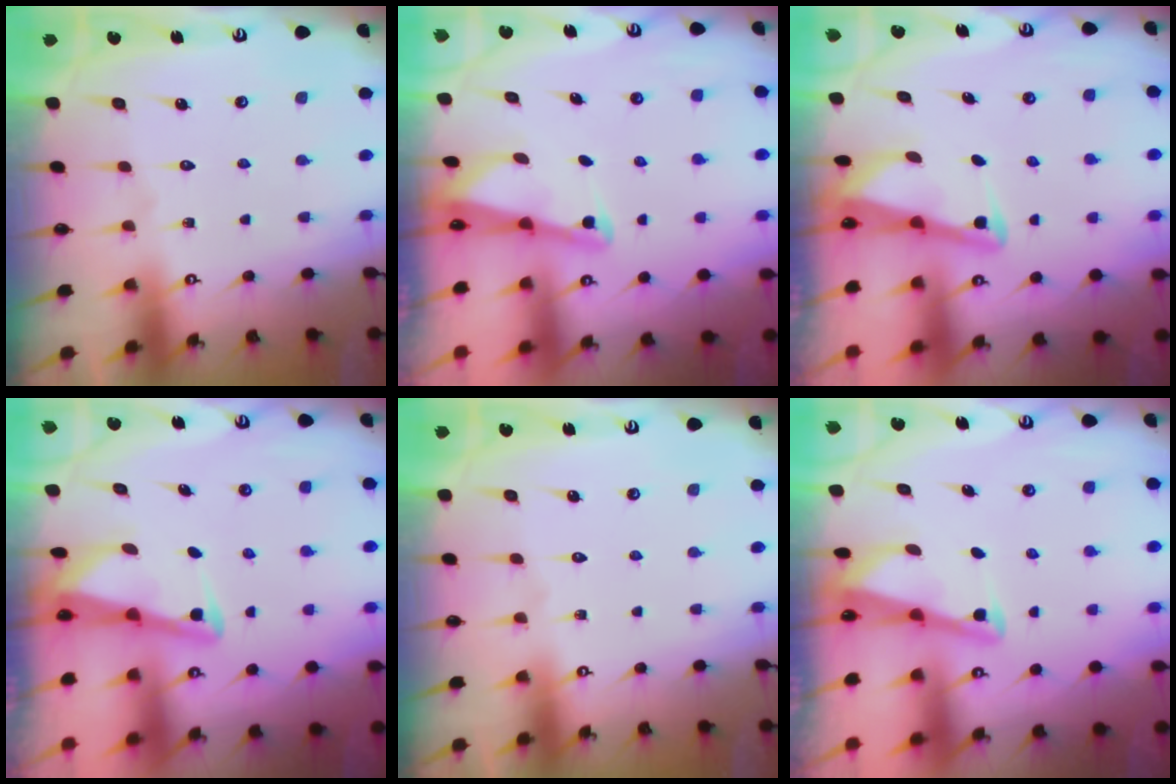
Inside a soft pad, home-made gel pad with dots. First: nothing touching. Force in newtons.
{"total": 2.1, "press": 2.1, "slide": 0.3}
{"total": 2.9, "press": 2.8, "slide": 0.4}
{"total": 3.0, "press": 2.9, "slide": 0.4}
{"total": 0.0}
{"total": 2.8, "press": 2.7, "slide": 0.4}